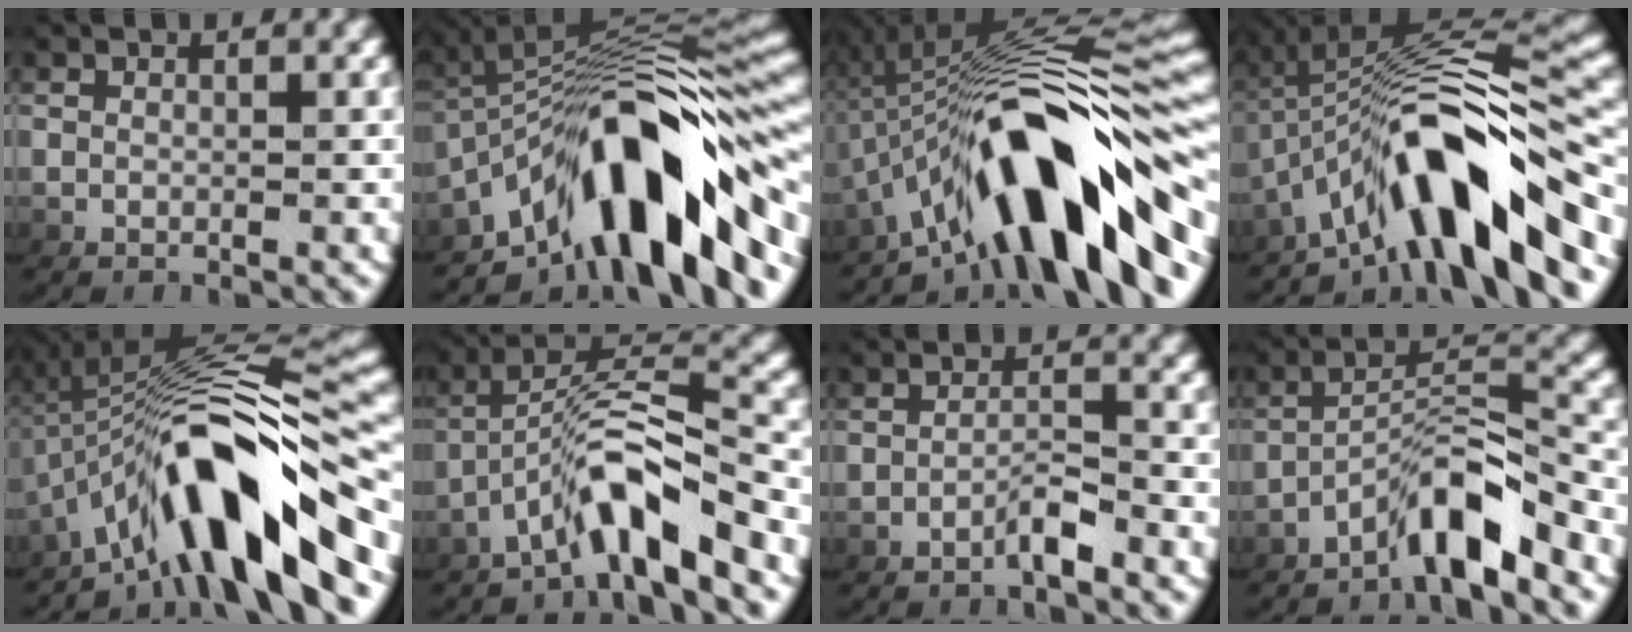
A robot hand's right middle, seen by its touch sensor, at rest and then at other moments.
{"total": 12.9, "force": [-2.9, 5.6, 11.3], "torque": [-0.175, 0.019, -0.039]}
{"total": 15.4, "force": [-3.2, 6.4, 13.6], "torque": [-0.221, 0.014, -0.044]}
{"total": 11.4, "force": [-3.2, 4.0, 10.2], "torque": [-0.168, 0.015, -0.044]}
{"total": 13.7, "force": [-3.7, 5.4, 12.1], "torque": [-0.203, 0.011, -0.048]}
{"total": 5.1, "force": [-2.0, 0.9, 4.6], "torque": [-0.077, 0.005, -0.028]}
{"total": 1.9, "force": [-1.6, -0.1, 1.0], "torque": [-0.017, 0.003, -0.029]}
{"total": 5.5, "force": [-3.7, 0.8, 4.0], "torque": [-0.063, 0.006, -0.059]}